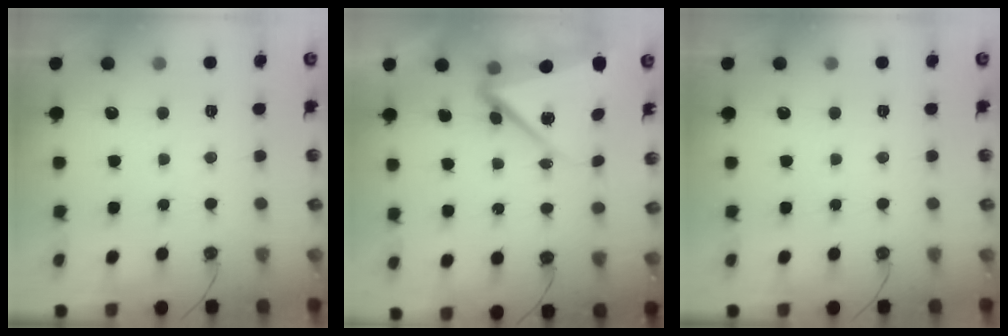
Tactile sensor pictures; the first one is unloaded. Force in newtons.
{"total": 9.5, "press": 9.3, "slide": 1.6}
{"total": 0.0}